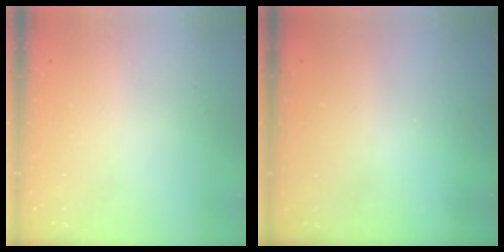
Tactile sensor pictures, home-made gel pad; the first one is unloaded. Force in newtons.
{"total": 3.0, "press": 3.0, "slide": 0.1}